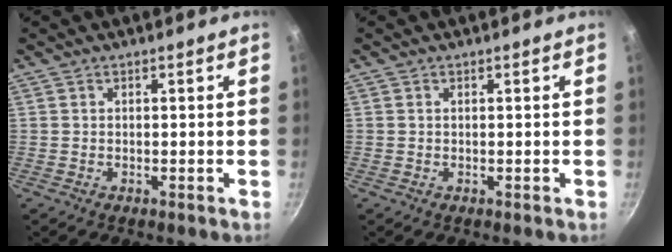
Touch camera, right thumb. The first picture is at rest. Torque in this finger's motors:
{"motor_torque": [0.27, 0.28, -0.32, 0.18, 0.09]}